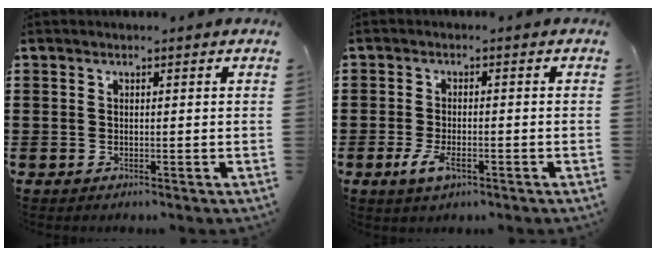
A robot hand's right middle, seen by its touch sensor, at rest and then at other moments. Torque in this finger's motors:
{"motor_torque": [-0.16, 0.11, 0.07, 0.07]}